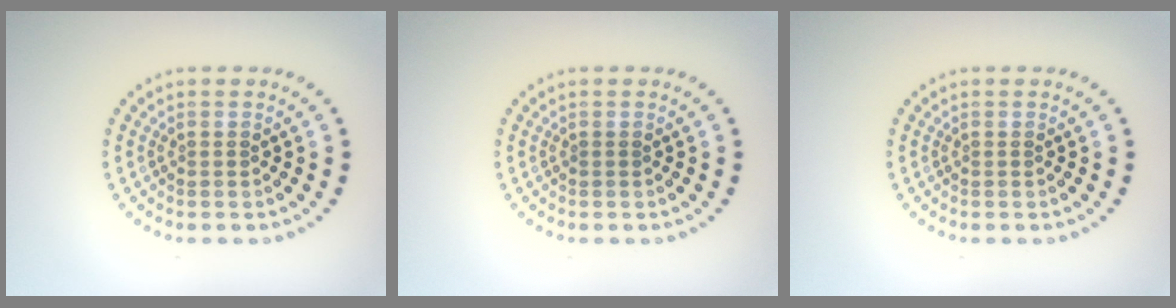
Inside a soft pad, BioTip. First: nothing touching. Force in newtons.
{"total": 0.0}
{"total": 0.0}